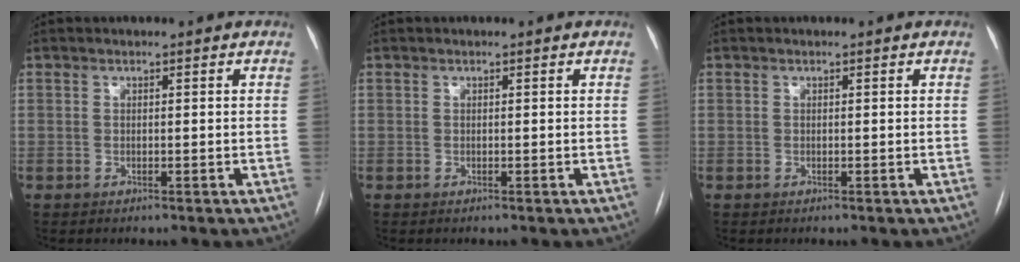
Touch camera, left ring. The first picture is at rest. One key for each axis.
{"total": 0.0}
{"total": 0.0}